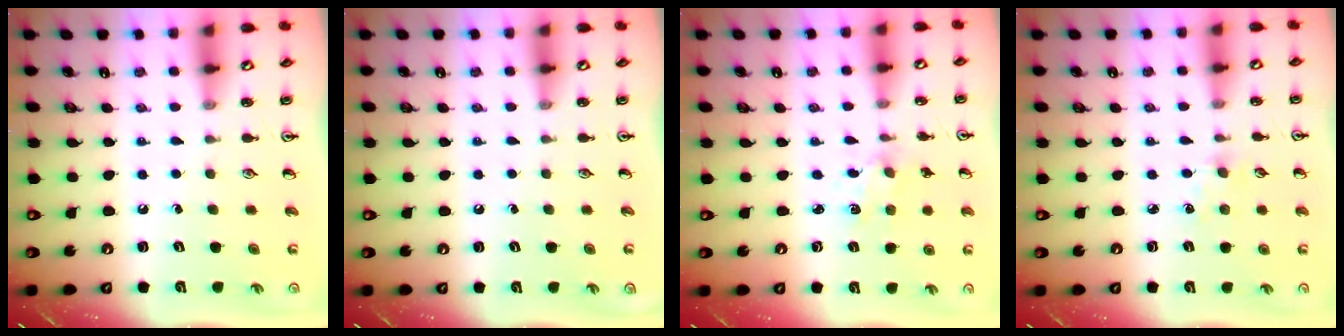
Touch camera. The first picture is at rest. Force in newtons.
{"total": 0.0}
{"total": 1.8, "press": 1.7, "slide": 0.5}
{"total": 2.2, "press": 2.2, "slide": 0.4}